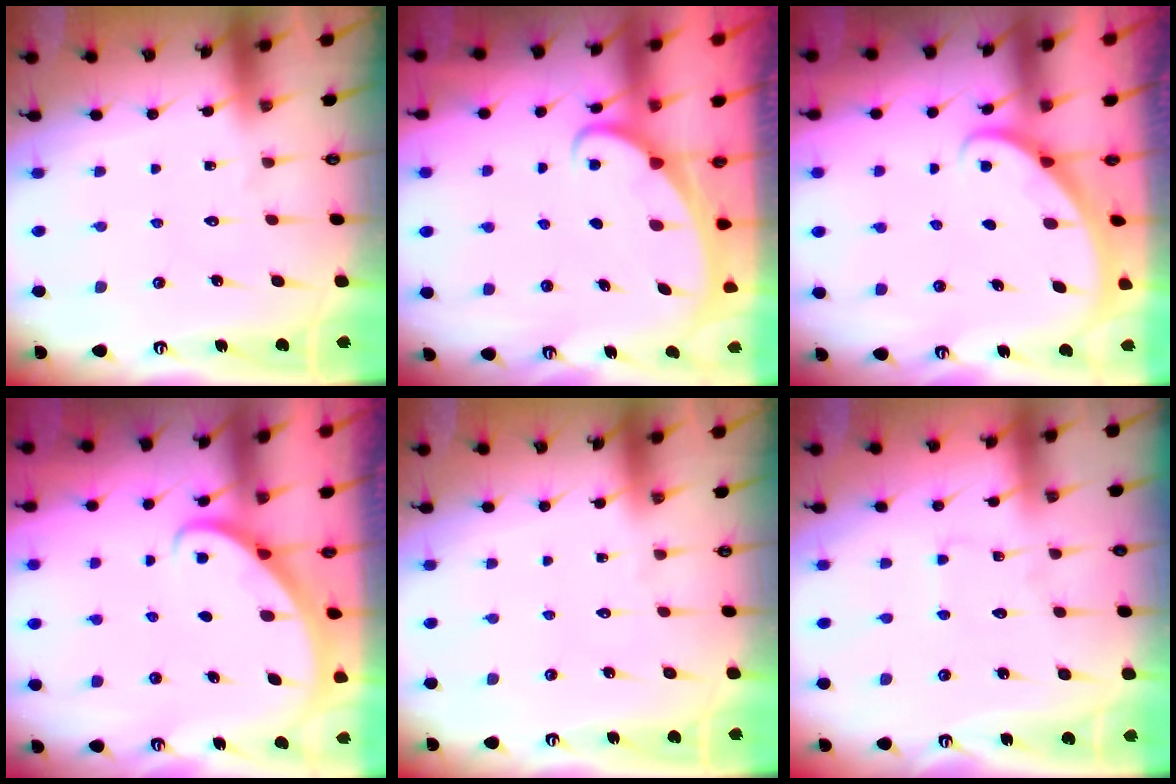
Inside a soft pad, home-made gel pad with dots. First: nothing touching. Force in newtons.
{"total": 2.3, "press": 2.3, "slide": 0.4}
{"total": 2.1, "press": 2.1, "slide": 0.1}
{"total": 2.9, "press": 2.9, "slide": 0.2}
{"total": 0.0}
{"total": 1.1, "press": 1.1, "slide": 0.2}